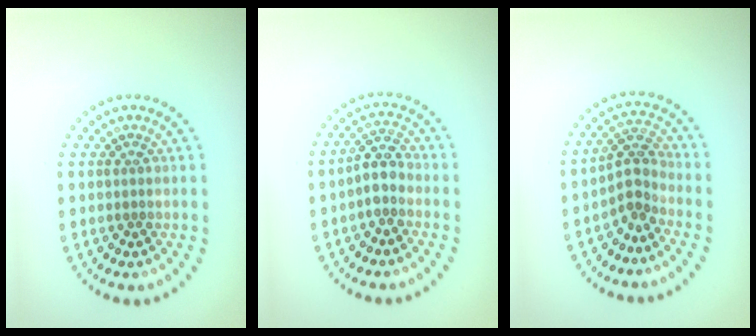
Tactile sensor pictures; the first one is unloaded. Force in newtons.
{"total": 2.4, "press": 2.0, "slide": 1.3}
{"total": 2.6, "press": 2.0, "slide": 1.6}